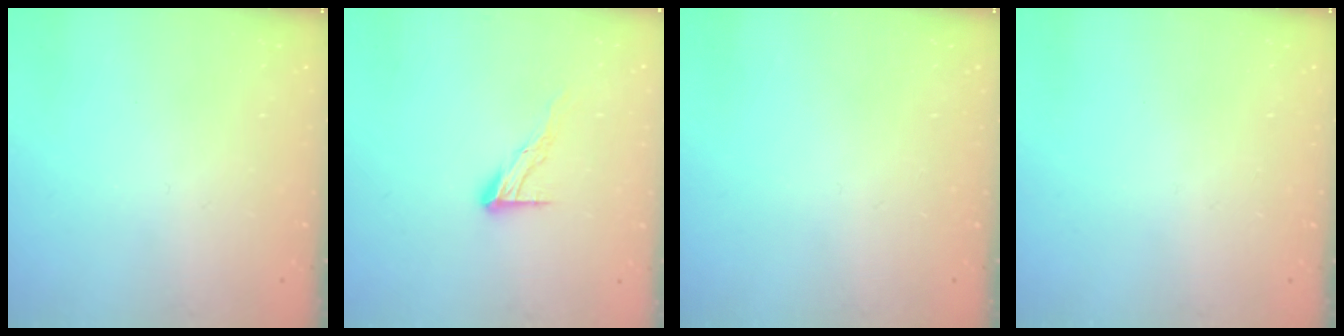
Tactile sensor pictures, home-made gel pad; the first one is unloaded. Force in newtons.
{"total": 8.7, "press": 8.7, "slide": 0.7}
{"total": 0.0}
{"total": 0.0}